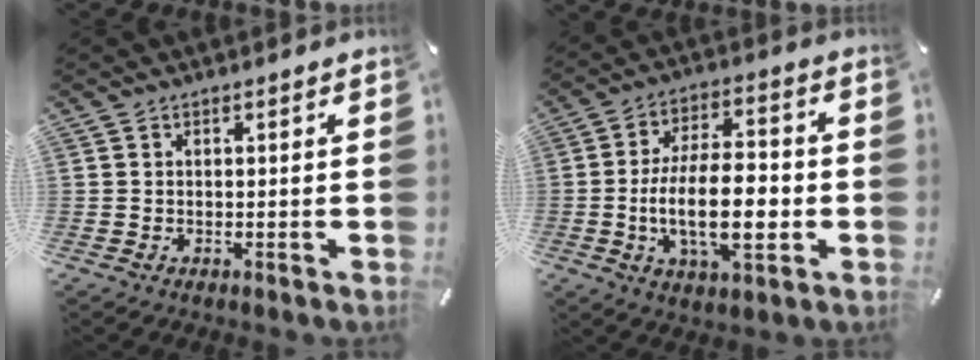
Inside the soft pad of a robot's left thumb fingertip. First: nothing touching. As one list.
[{"total": 16.3, "force": [-2.9, 7.6, 14.1], "torque": [-0.243, 0.002, -0.053]}]